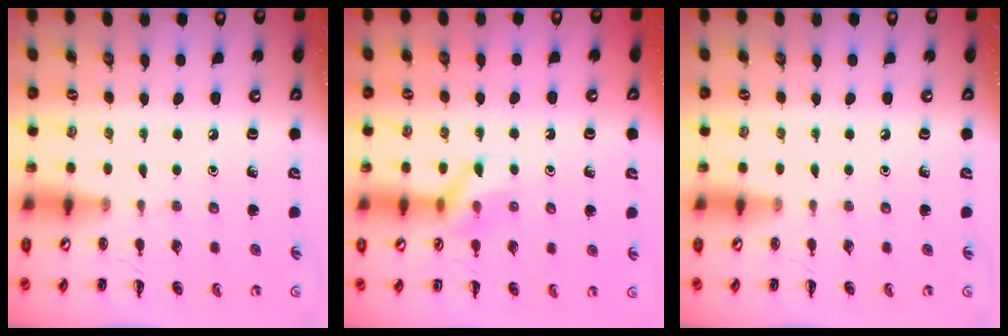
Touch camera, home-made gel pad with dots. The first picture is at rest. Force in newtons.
{"total": 8.9, "press": 8.9, "slide": 0.6}
{"total": 0.0}